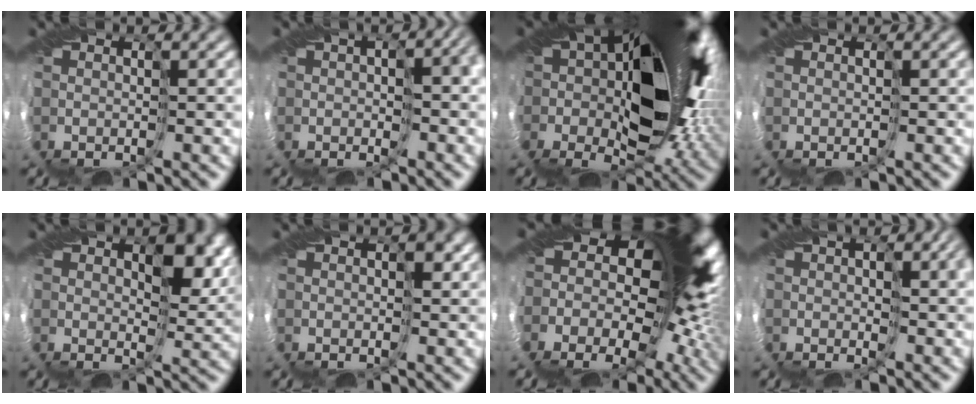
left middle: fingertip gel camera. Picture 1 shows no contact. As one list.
[{"total": 2.2, "force": [-1.1, 1.0, 1.7], "torque": [-0.021, -0.003, -0.016]}, {"total": 17.5, "force": [1.2, 10.8, 13.8], "torque": [-0.201, -0.001, 0.016]}, {"total": 0.0}, {"total": 5.3, "force": [2.0, 3.0, 3.9], "torque": [-0.058, -0.006, 0.030]}, {"total": 1.8, "force": [0.5, 1.1, 1.4], "torque": [-0.016, 0.003, 0.005]}, {"total": 17.3, "force": [2.4, 10.2, 13.7], "torque": [-0.198, 0.019, 0.020]}, {"total": 2.0, "force": [-0.3, 1.0, 1.7], "torque": [-0.025, -0.001, -0.006]}]